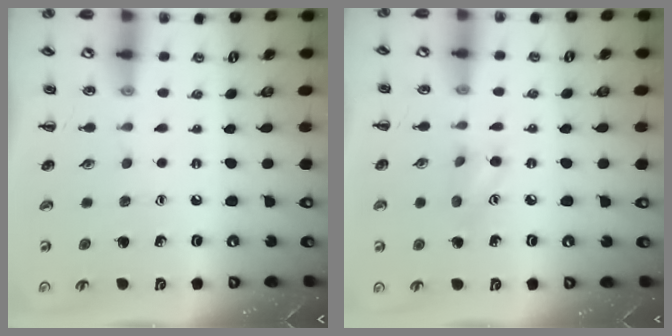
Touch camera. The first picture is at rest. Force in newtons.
{"total": 5.4, "press": 5.3, "slide": 1.2}